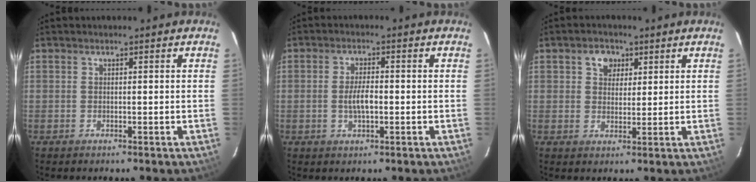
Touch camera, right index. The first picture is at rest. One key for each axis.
{"total": 4.2, "fx": -0.7, "fy": 1.5, "fz": 3.9, "tx": -0.074, "ty": 0.000, "tz": -0.010}
{"total": 4.1, "fx": 1.8, "fy": 3.3, "fz": 1.6, "tx": -0.016, "ty": 0.012, "tz": 0.032}